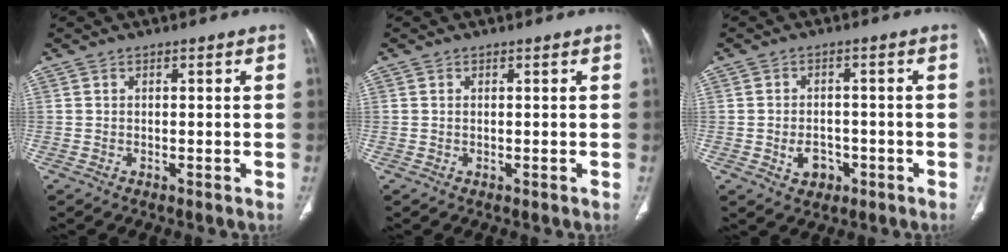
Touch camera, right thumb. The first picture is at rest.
{"total": 0.0}
{"total": 4.7, "force": [-1.6, 3.6, 2.5], "torque": [-0.028, 0.013, -0.017]}